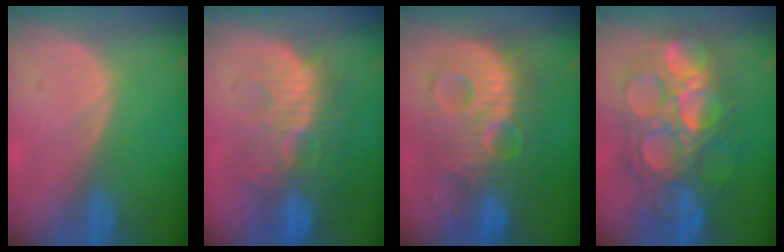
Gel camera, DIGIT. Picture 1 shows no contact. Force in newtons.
{"total": 10.7, "press": 9.7, "slide": 4.6}
{"total": 12.1, "press": 12.1, "slide": 0.8}
{"total": 13.0, "press": 13.0, "slide": 1.5}